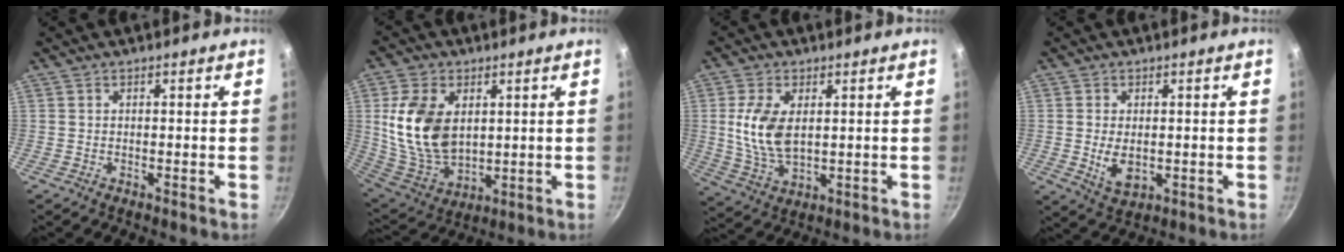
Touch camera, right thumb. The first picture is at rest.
{"total": 15.5, "force": [3.1, 10.1, 11.3], "torque": [-0.200, -0.028, 0.075]}
{"total": 9.9, "force": [1.7, 5.4, 8.1], "torque": [-0.162, -0.014, 0.038]}
{"total": 5.8, "force": [-0.4, 3.6, 4.5], "torque": [-0.076, -0.011, 0.002]}